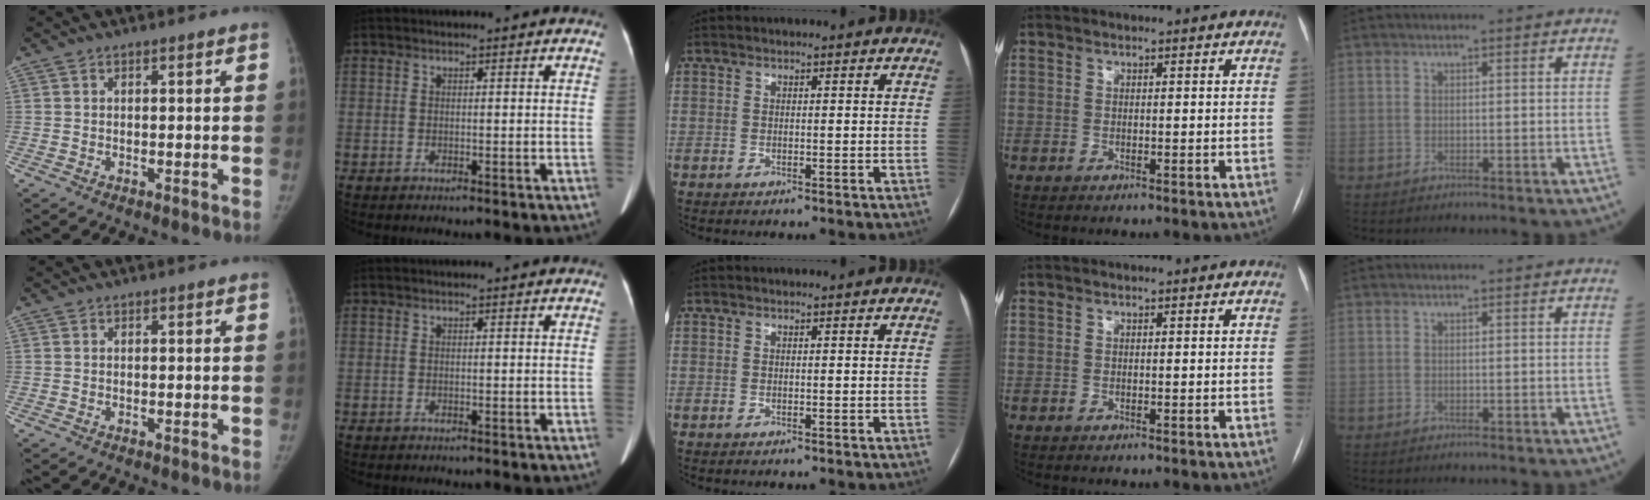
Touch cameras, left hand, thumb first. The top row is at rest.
{}